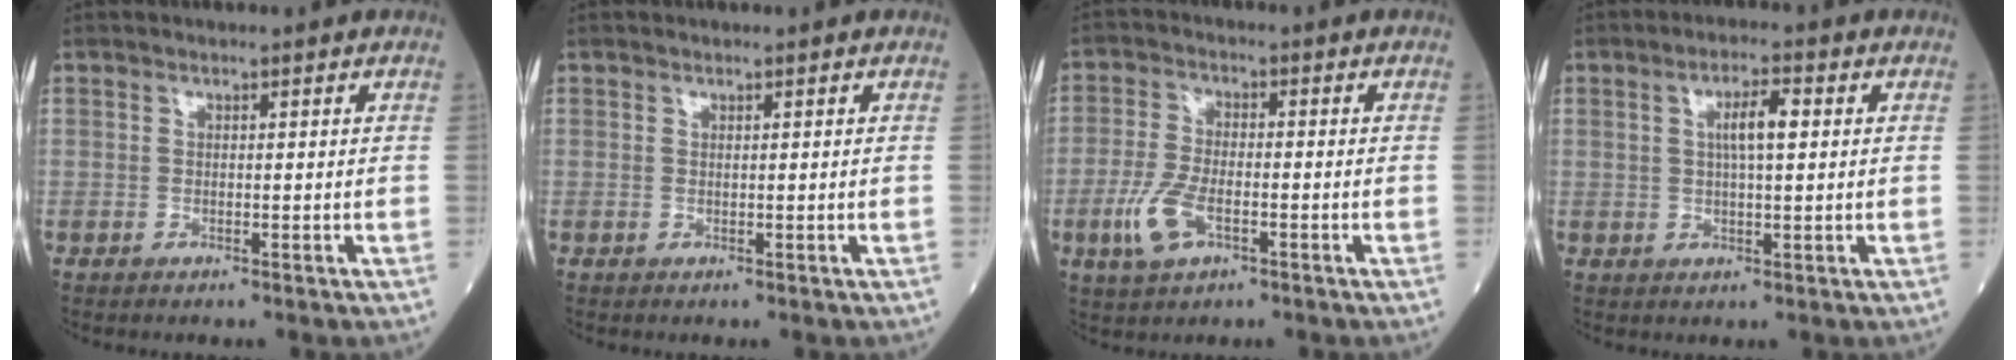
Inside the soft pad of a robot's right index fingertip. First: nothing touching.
{"total": 0.0}
{"total": 6.8, "force": [-2.7, 2.7, 5.6], "torque": [-0.133, -0.006, -0.051]}
{"total": 4.7, "force": [1.1, 1.0, 4.5], "torque": [-0.080, 0.008, 0.019]}